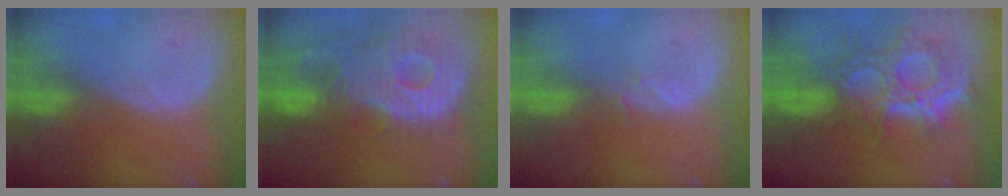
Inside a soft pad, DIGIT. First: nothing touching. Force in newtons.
{"total": 13.0, "press": 11.3, "slide": 6.3}
{"total": 0.8, "press": 0.8, "slide": 0.3}
{"total": 12.1, "press": 10.8, "slide": 5.4}